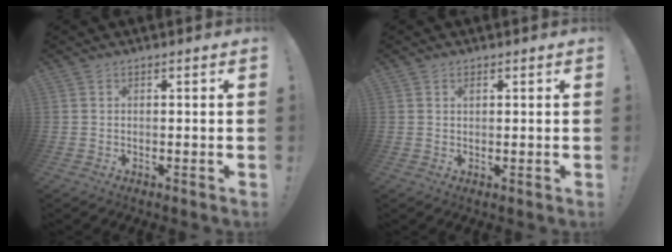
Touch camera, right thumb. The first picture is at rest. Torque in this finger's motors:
{"motor_torque": [-0.04, 0.33, -0.02, -0.03, -0.01]}